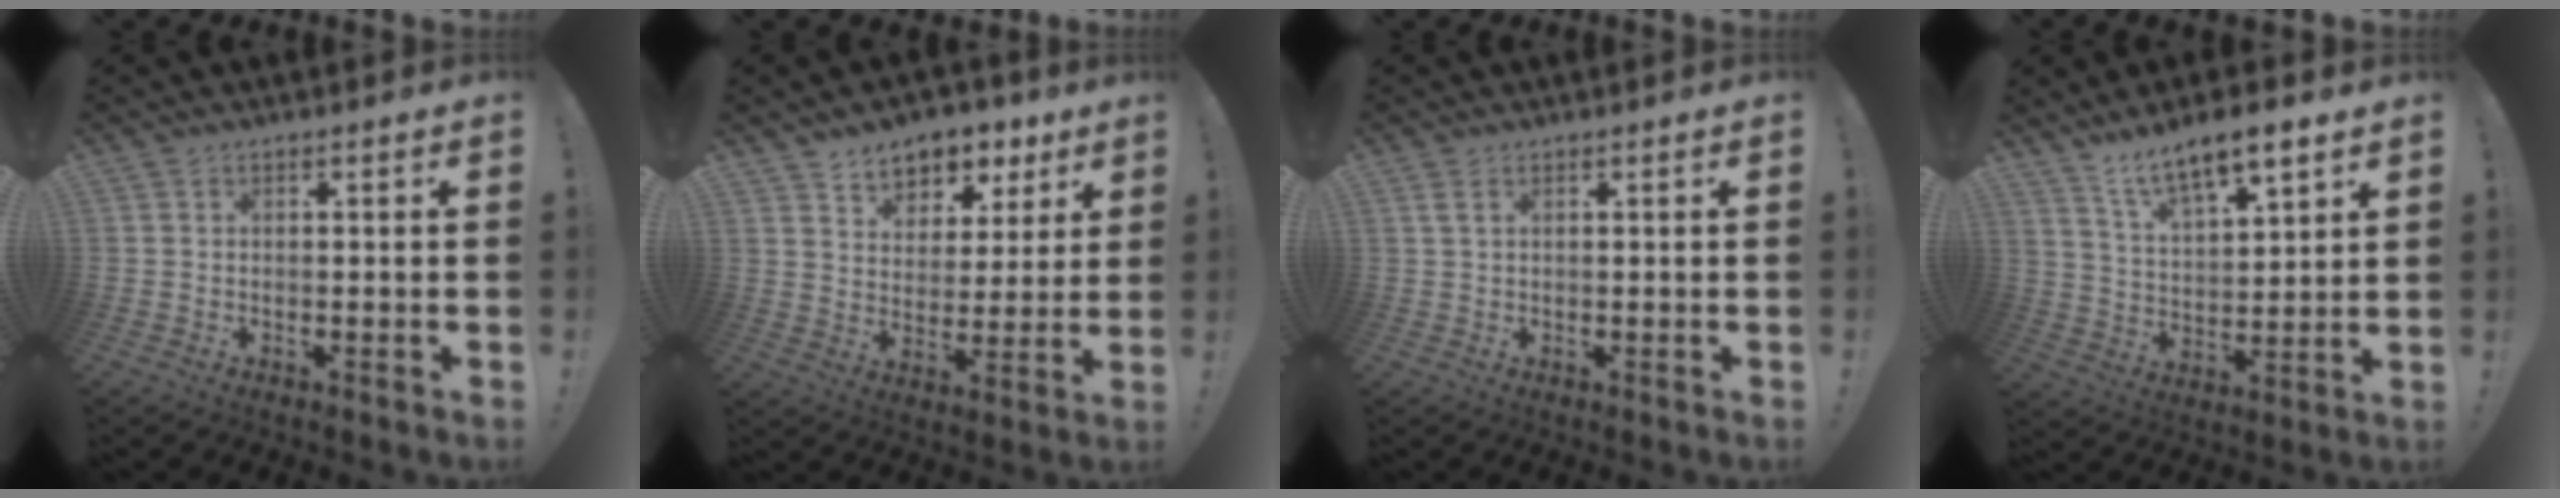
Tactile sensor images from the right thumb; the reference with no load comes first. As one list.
[{"total": 8.1, "force": [5.6, 5.7, 1.5], "torque": [-0.011, -0.047, 0.105]}, {"total": 1.7, "force": [0.9, 0.6, 1.4], "torque": [-0.021, -0.001, 0.015]}, {"total": 10.8, "force": [8.3, 3.2, 6.1], "torque": [-0.100, -0.054, 0.145]}]